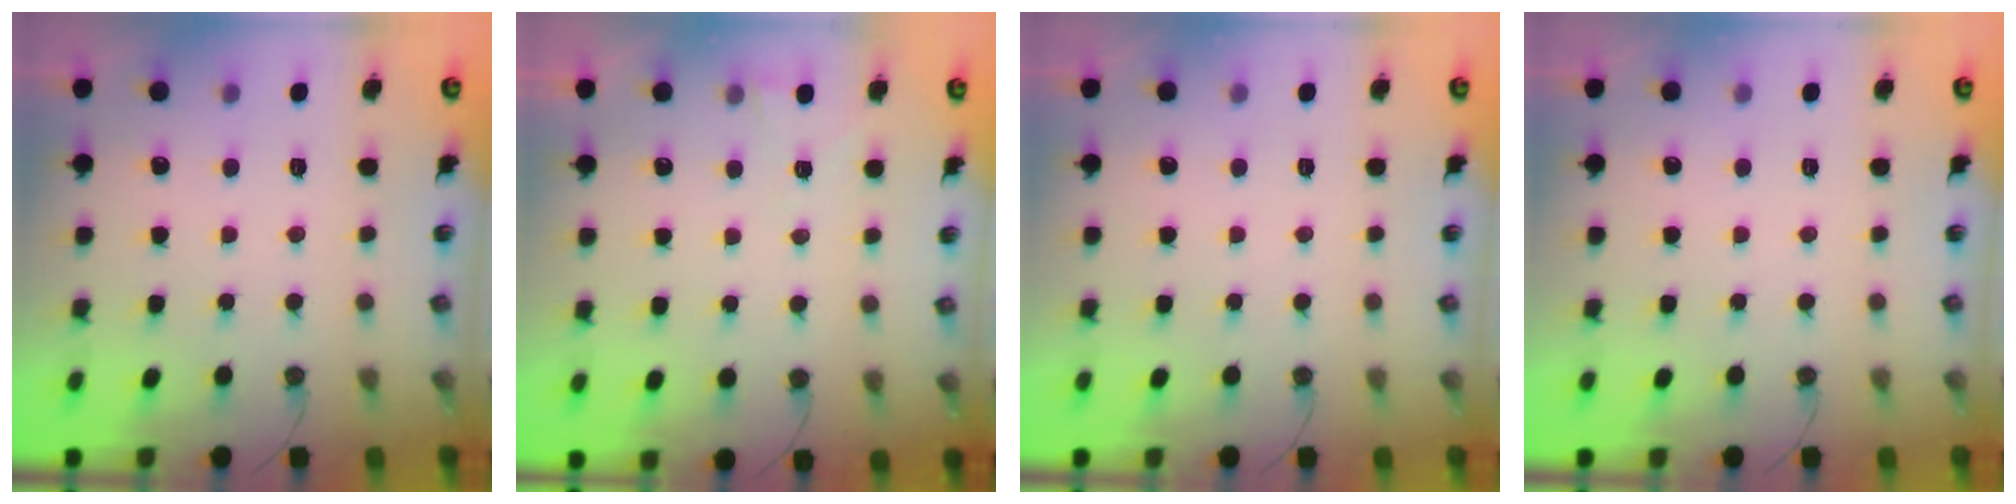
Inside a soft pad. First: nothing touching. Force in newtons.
{"total": 2.7, "press": 2.1, "slide": 1.6}
{"total": 0.0}
{"total": 0.0}